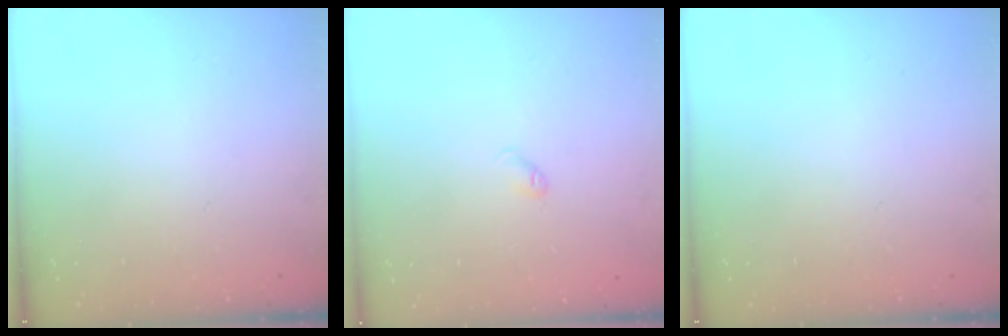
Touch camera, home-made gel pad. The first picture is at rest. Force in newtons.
{"total": 2.9, "press": 2.8, "slide": 0.5}
{"total": 0.0}